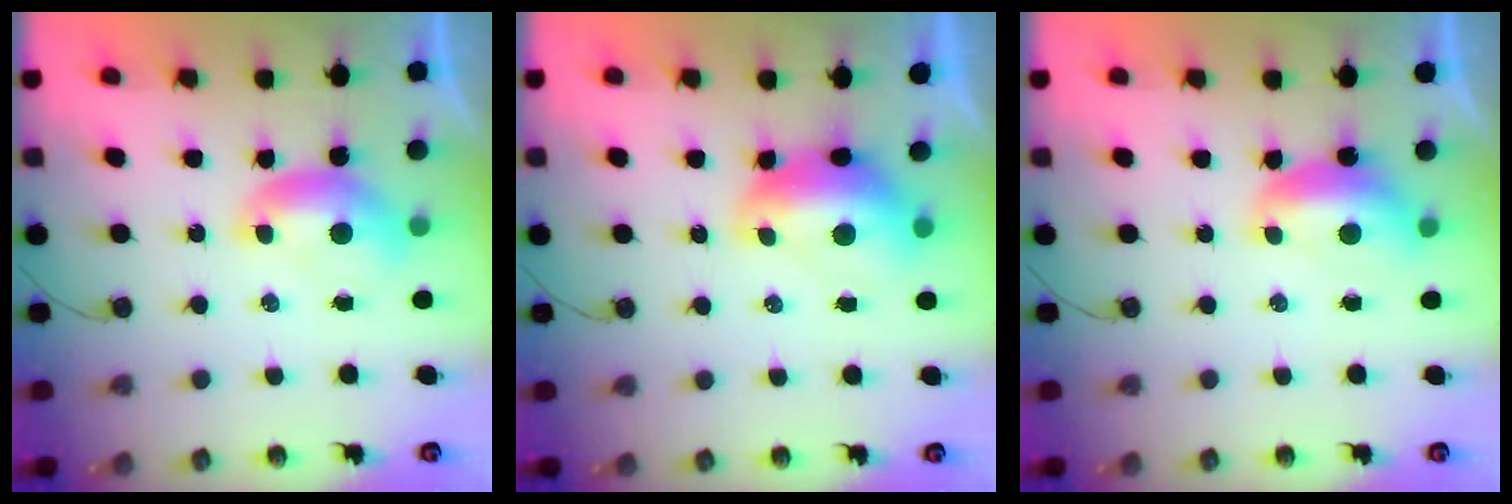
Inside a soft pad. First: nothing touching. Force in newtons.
{"total": 2.7, "press": 2.6, "slide": 0.7}
{"total": 3.2, "press": 3.1, "slide": 0.6}